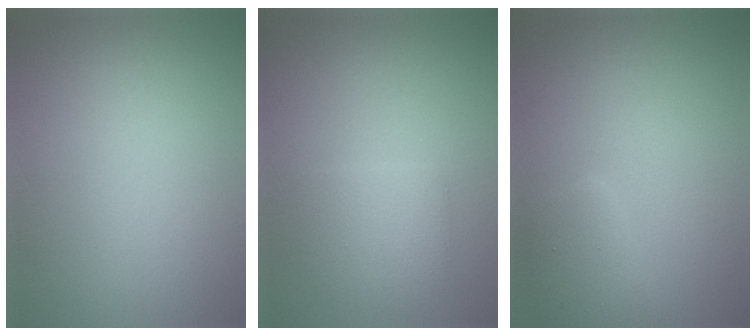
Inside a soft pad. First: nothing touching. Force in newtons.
{"total": 2.5, "press": 2.5, "slide": 0.4}
{"total": 2.3, "press": 2.3, "slide": 0.1}